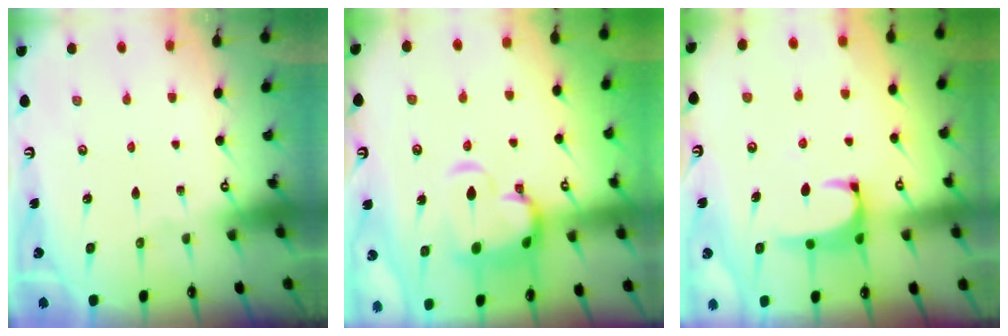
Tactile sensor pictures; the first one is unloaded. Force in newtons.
{"total": 7.1, "press": 6.9, "slide": 1.8}
{"total": 1.0, "press": 0.8, "slide": 0.4}